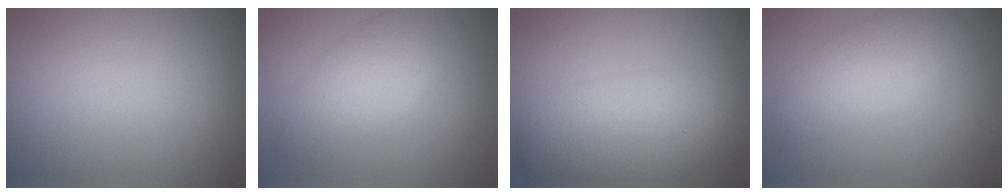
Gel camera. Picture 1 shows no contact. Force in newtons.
{"total": 4.0, "press": 4.0, "slide": 0.0}
{"total": 7.2, "press": 7.2, "slide": 0.1}
{"total": 3.5, "press": 3.5, "slide": 0.0}